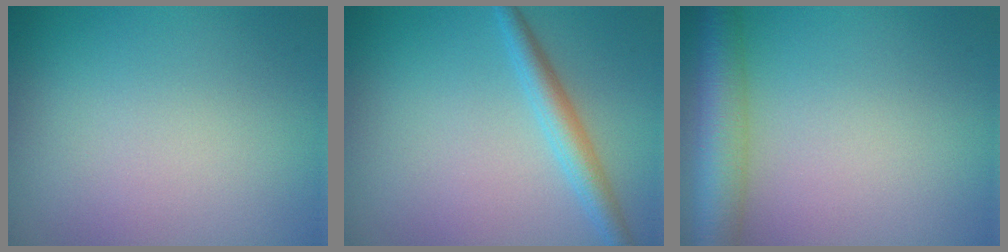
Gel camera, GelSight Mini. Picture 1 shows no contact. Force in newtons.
{"total": 2.7, "press": 2.7, "slide": 0.1}
{"total": 5.4, "press": 5.4, "slide": 0.3}